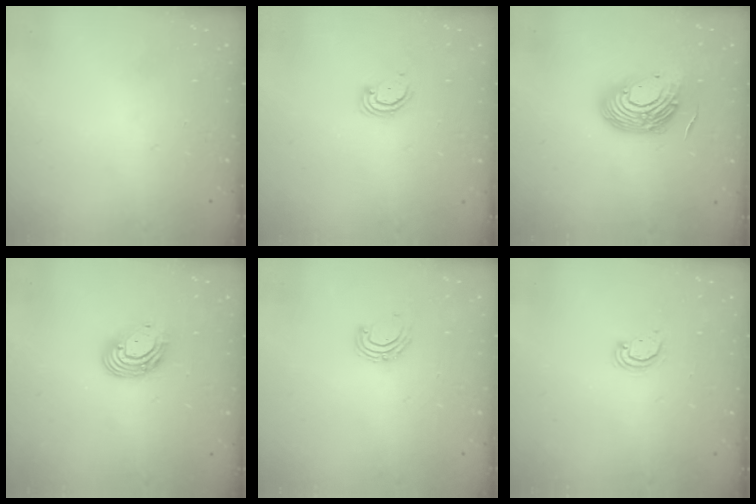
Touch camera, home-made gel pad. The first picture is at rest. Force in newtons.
{"total": 2.9, "press": 2.9, "slide": 0.2}
{"total": 13.8, "press": 13.7, "slide": 1.8}
{"total": 9.9, "press": 9.8, "slide": 1.2}
{"total": 6.0, "press": 5.9, "slide": 1.1}
{"total": 2.2, "press": 2.2, "slide": 0.3}